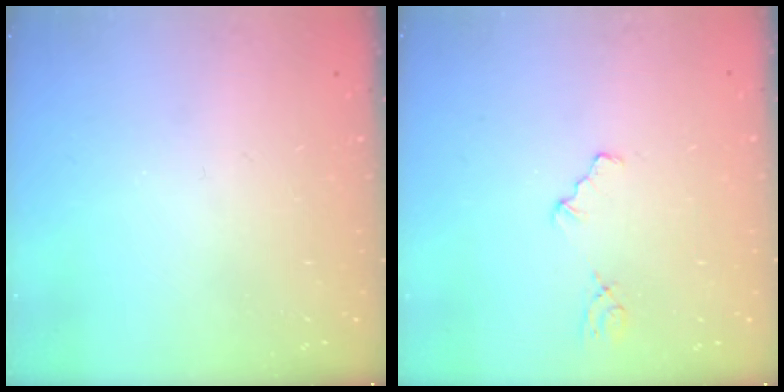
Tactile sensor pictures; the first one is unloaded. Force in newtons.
{"total": 1.2, "press": 1.2, "slide": 0.3}